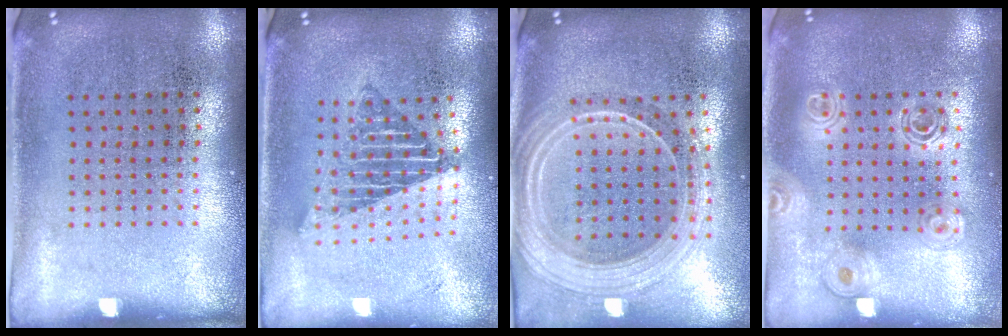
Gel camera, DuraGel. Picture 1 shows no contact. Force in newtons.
{"total": 1.7, "press": 1.3, "slide": 1.0}
{"total": 2.5, "press": 2.1, "slide": 1.3}
{"total": 1.6, "press": 1.4, "slide": 0.8}